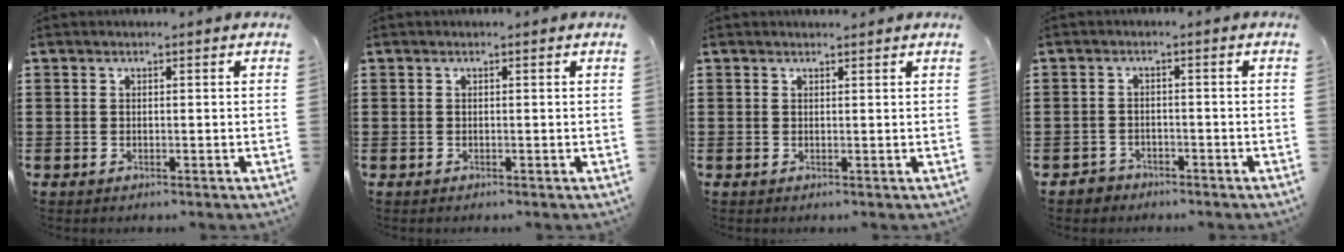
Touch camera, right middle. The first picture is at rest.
{"total": 0.0}
{"total": 0.6, "force": [0.6, 0.0, 0.0], "torque": [-0.001, -0.002, 0.013]}
{"total": 1.9, "force": [-1.7, 0.7, -0.1], "torque": [-0.004, 0.003, -0.041]}